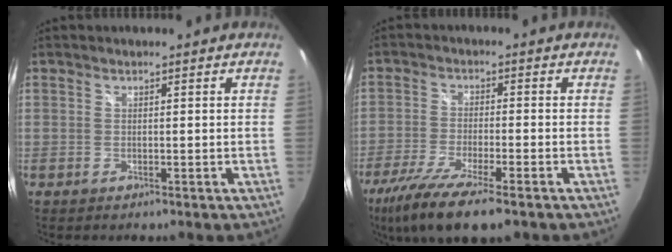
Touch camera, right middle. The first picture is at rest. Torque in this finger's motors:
{"motor_torque": [0.53, -0.50, 0.19, 0.10]}